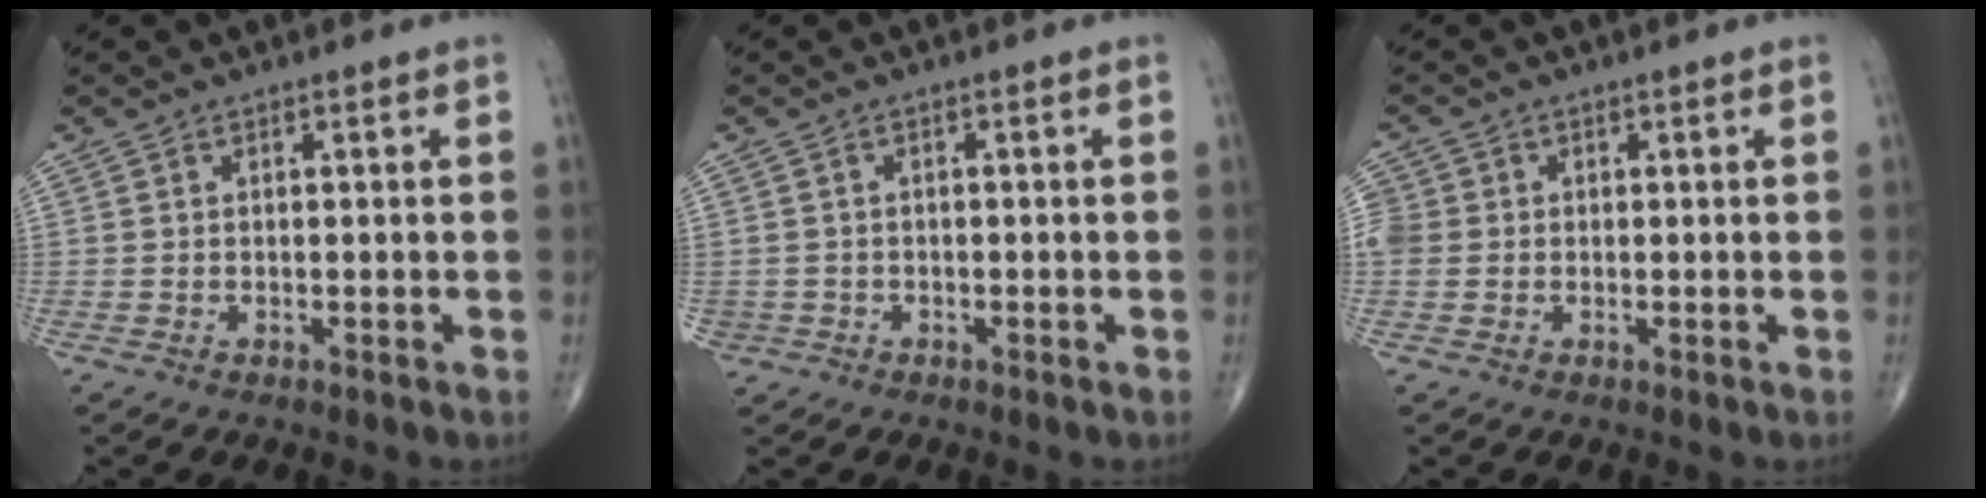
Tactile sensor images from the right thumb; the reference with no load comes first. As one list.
[{"total": 1.9, "force": [-0.8, 1.8, 0.0], "torque": [0.012, 0.011, -0.013]}, {"total": 4.5, "force": [0.2, 4.2, 1.8], "torque": [-0.040, 0.013, 0.008]}]